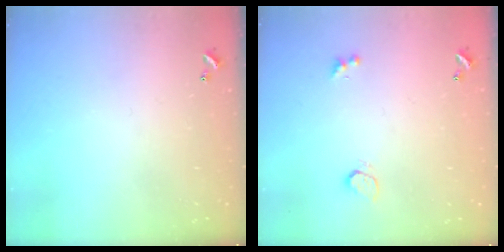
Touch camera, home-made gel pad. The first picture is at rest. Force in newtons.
{"total": 2.2, "press": 1.9, "slide": 1.1}